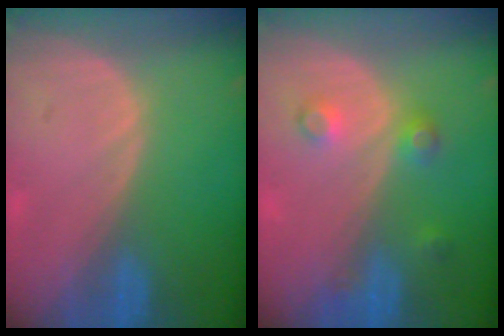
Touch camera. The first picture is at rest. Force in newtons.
{"total": 3.5, "press": 3.2, "slide": 1.4}